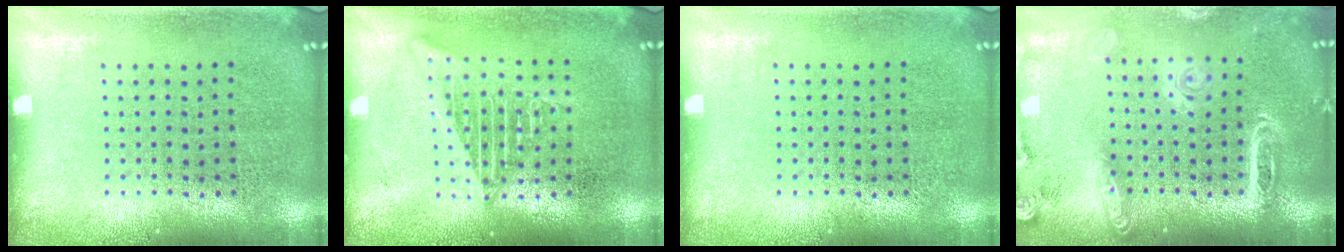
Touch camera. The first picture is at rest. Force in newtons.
{"total": 2.7, "press": 2.7, "slide": 0.3}
{"total": 0.0}
{"total": 1.9, "press": 1.8, "slide": 0.7}